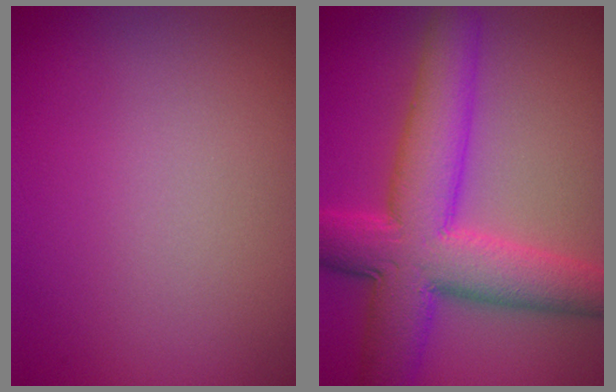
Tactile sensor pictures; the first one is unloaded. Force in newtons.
{"total": 9.8, "press": 9.8, "slide": 0.2}